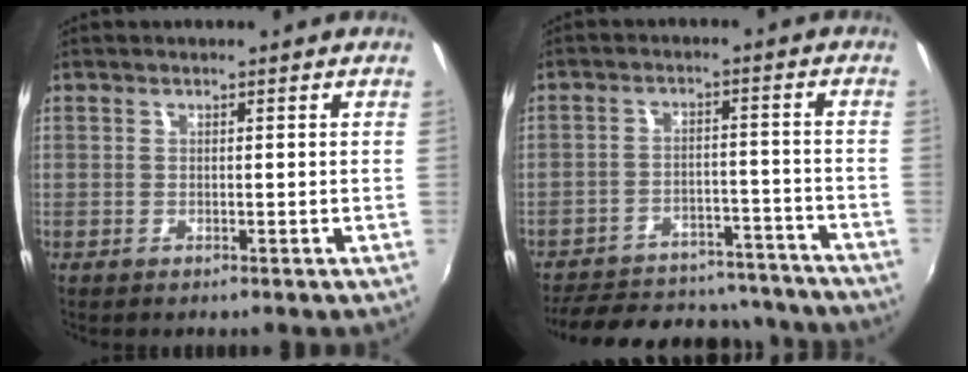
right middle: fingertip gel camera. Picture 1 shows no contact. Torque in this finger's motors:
{"motor_torque": [0.71, -1.10, 0.04, 0.00]}